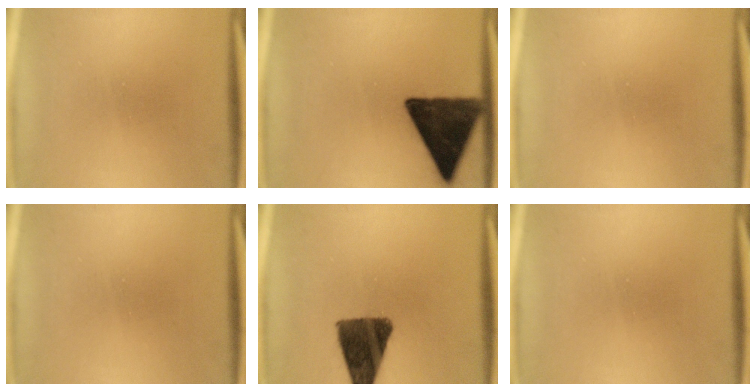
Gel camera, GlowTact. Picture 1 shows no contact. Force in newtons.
{"total": 13.6}
{"total": 0.0}
{"total": 0.0}
{"total": 12.1}
{"total": 0.0}